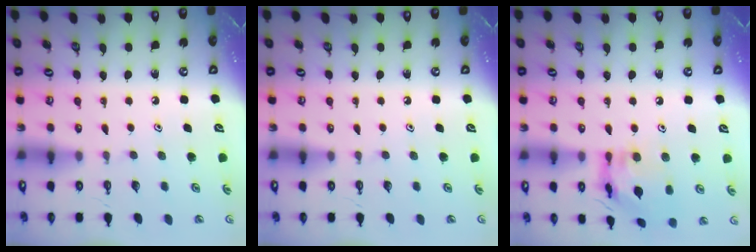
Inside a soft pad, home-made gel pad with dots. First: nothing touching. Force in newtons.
{"total": 0.0}
{"total": 14.0, "press": 13.9, "slide": 1.3}